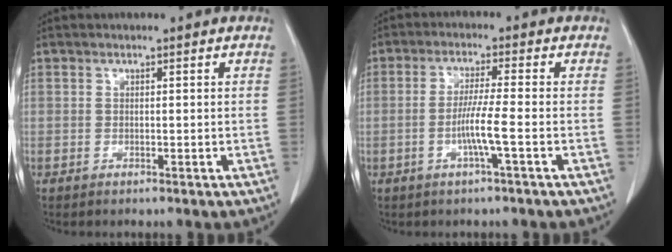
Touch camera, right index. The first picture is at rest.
{"total": 5.3, "force": [-1.7, -0.4, 5.0], "torque": [-0.101, 0.000, -0.032]}